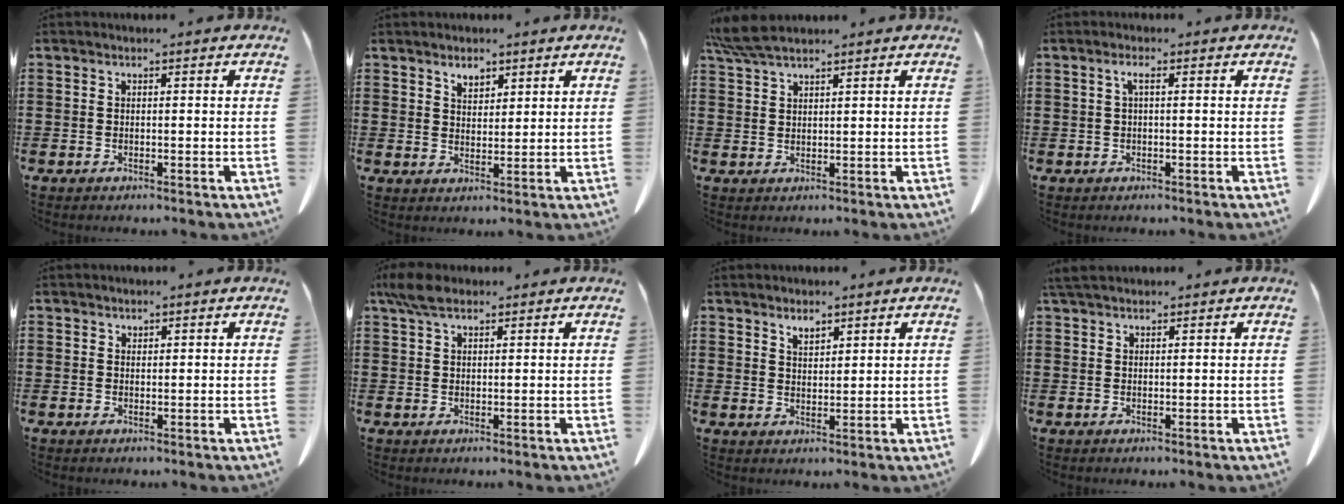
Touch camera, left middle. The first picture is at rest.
{"total": 2.6, "force": [2.1, 1.3, 0.8], "torque": [-0.013, -0.001, 0.039]}
{"total": 4.5, "force": [3.7, 0.6, 2.5], "torque": [-0.059, -0.005, 0.072]}
{"total": 1.6, "force": [0.2, 0.3, 1.6], "torque": [-0.031, 0.002, 0.004]}
{"total": 0.8, "force": [0.8, 0.3, 0.0], "torque": [-0.003, -0.003, 0.018]}
{"total": 4.0, "force": [2.6, 1.6, 2.6], "torque": [-0.059, 0.005, 0.051]}
{"total": 2.2, "force": [1.9, 0.6, 0.7], "torque": [-0.017, -0.001, 0.037]}
{"total": 2.1, "force": [1.8, 0.6, 1.0], "torque": [-0.025, 0.002, 0.036]}